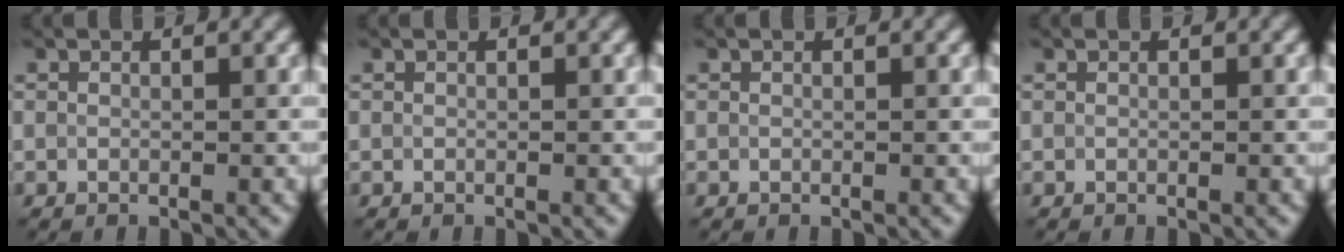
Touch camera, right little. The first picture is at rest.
{"total": 0.0}
{"total": 0.0}
{"total": 0.0}